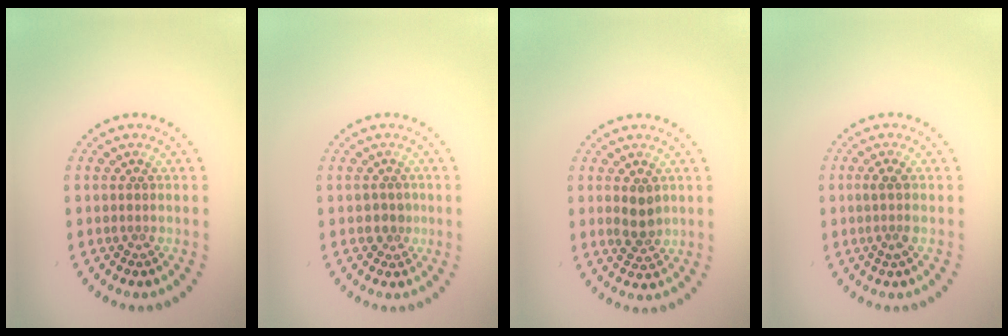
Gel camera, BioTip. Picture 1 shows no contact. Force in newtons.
{"total": 1.6, "press": 1.3, "slide": 0.9}
{"total": 2.3, "press": 2.3, "slide": 0.5}
{"total": 1.4, "press": 1.2, "slide": 0.8}